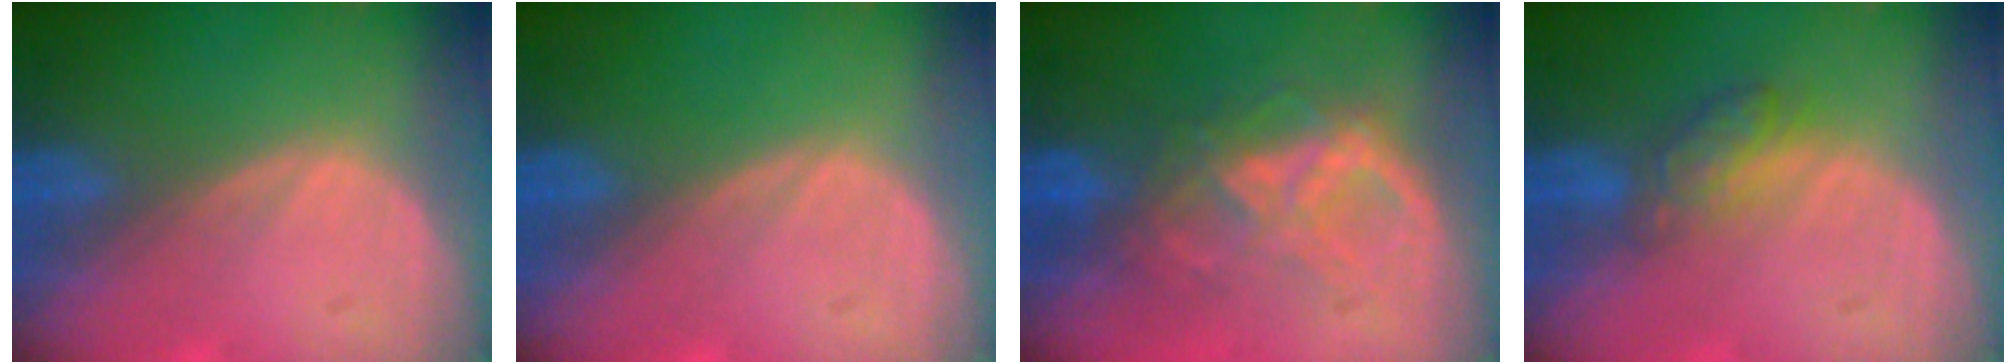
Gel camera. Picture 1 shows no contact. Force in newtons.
{"total": 0.0}
{"total": 6.4, "press": 6.4, "slide": 0.8}
{"total": 4.2, "press": 4.1, "slide": 0.7}